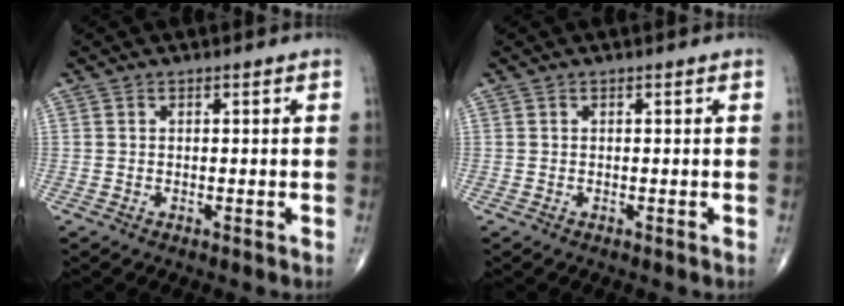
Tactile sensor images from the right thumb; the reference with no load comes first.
{"total": 0.0}